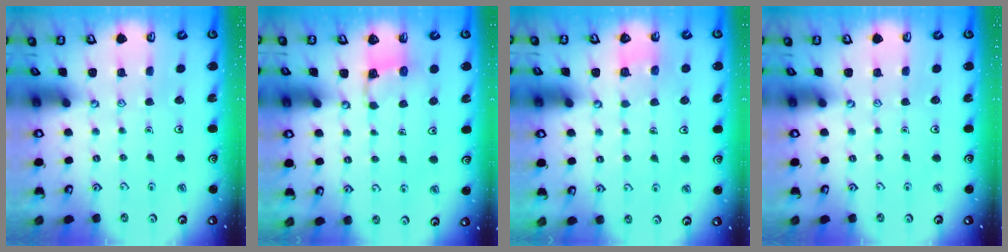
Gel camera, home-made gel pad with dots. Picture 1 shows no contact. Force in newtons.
{"total": 2.1, "press": 2.0, "slide": 0.5}
{"total": 2.8, "press": 2.8, "slide": 0.1}
{"total": 0.0}